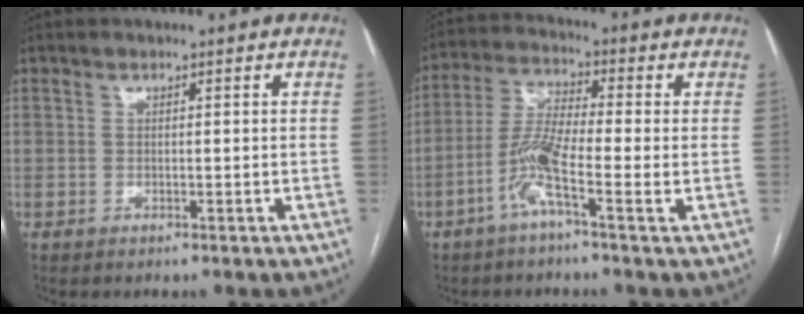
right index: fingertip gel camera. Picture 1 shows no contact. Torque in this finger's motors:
{"motor_torque": [0.19, -0.26, 0.26, 0.13]}